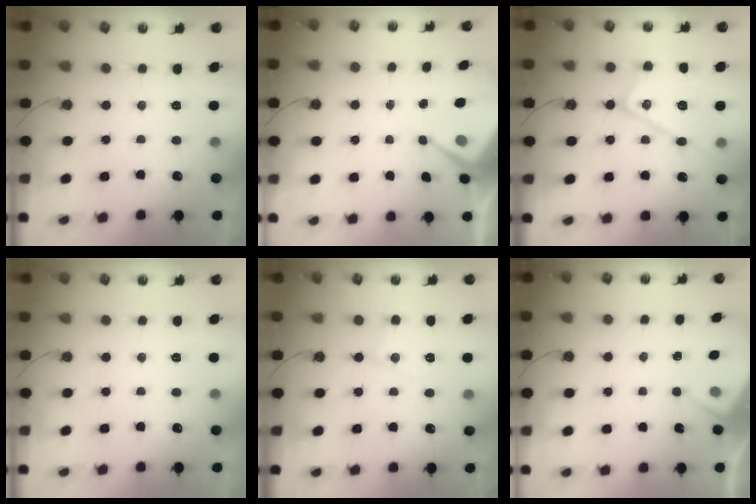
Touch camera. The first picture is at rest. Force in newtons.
{"total": 6.3, "press": 6.3, "slide": 0.8}
{"total": 14.8, "press": 14.8, "slide": 0.7}
{"total": 0.0}
{"total": 6.2, "press": 6.2, "slide": 0.4}
{"total": 2.8, "press": 2.7, "slide": 0.4}